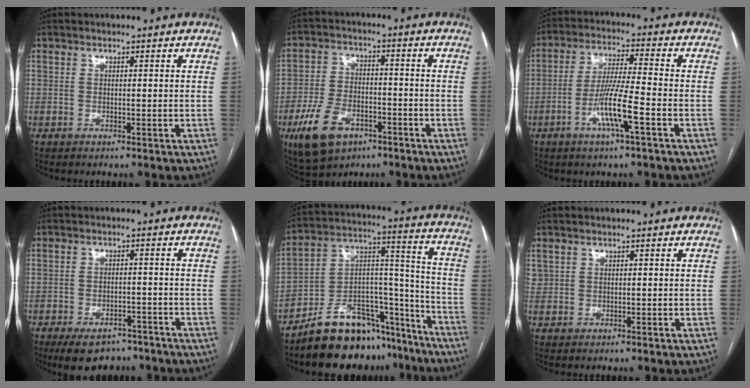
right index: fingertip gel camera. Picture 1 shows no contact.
{"total": 10.9, "force": [-5.7, 6.2, 6.8], "torque": [-0.144, 0.002, -0.094]}
{"total": 8.9, "force": [-3.5, 0.0, 8.2], "torque": [-0.160, -0.003, -0.069]}
{"total": 8.8, "force": [-6.8, 4.3, 3.6], "torque": [-0.051, 0.003, -0.099]}
{"total": 19.5, "force": [-15.9, 7.9, 8.1], "torque": [-0.114, 0.059, -0.255]}
{"total": 1.5, "force": [0.7, 1.3, 0.3], "torque": [-0.003, 0.013, 0.013]}